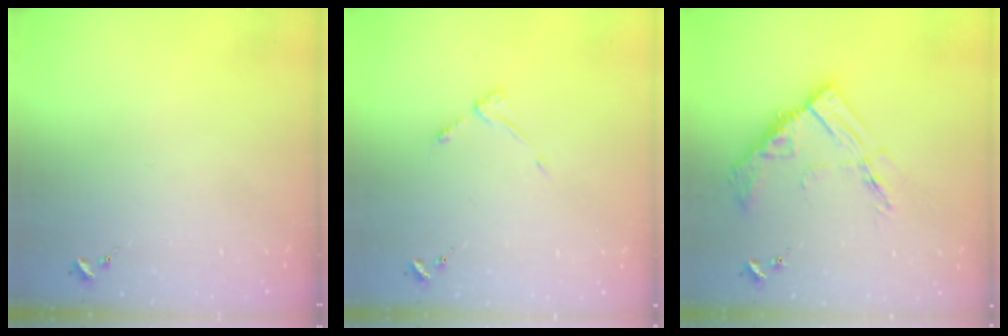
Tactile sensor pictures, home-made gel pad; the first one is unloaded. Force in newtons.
{"total": 4.7, "press": 4.7, "slide": 0.7}
{"total": 14.1, "press": 14.0, "slide": 1.1}